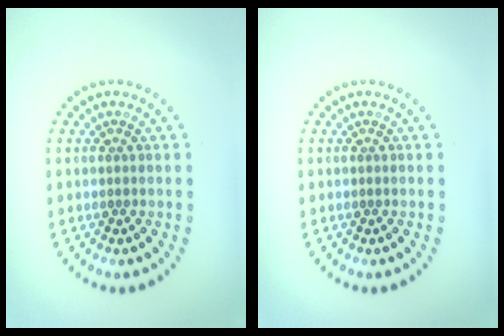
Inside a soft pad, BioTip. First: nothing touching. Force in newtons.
{"total": 0.0}